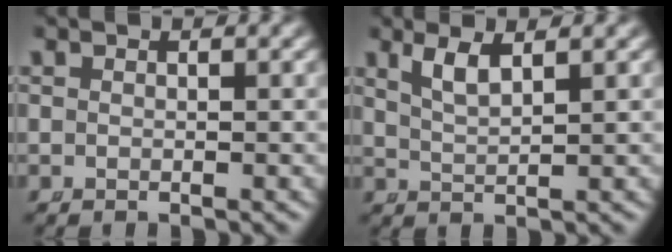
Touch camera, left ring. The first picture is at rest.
{"total": 2.3, "force": [1.3, 0.4, 1.8], "torque": [-0.042, -0.007, 0.035]}